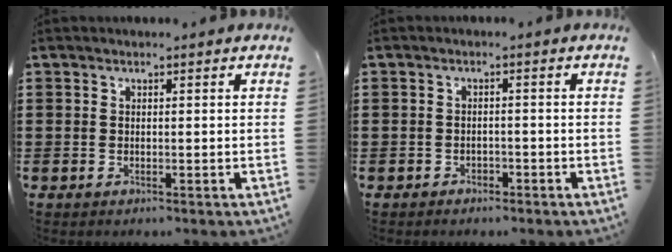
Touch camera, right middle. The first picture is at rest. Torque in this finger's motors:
{"motor_torque": [-0.27, -0.07, -0.01, 0.00]}